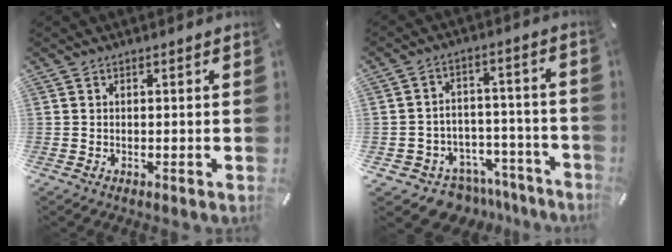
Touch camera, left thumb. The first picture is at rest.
{"total": 7.6, "force": [-5.2, 5.5, 1.2], "torque": [-0.015, 0.031, -0.086]}